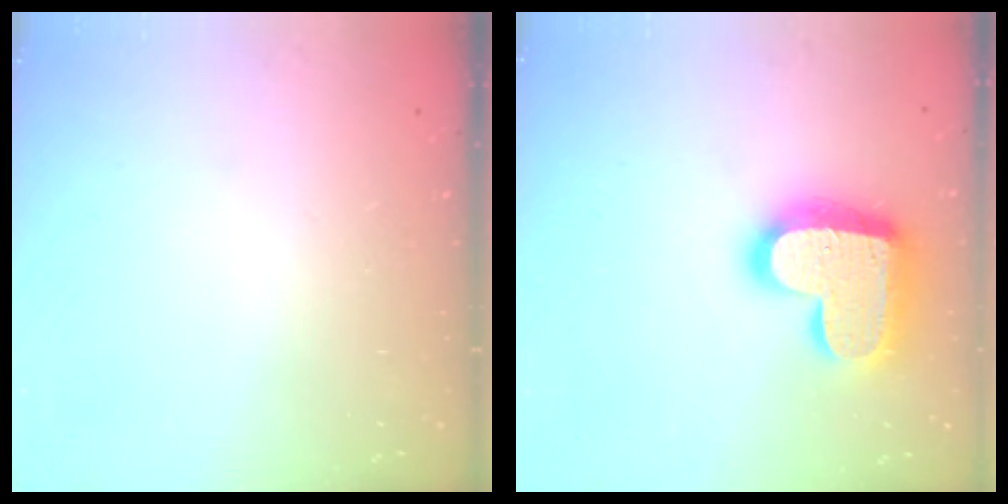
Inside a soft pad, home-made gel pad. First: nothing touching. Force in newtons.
{"total": 20.5, "press": 20.4, "slide": 1.5}